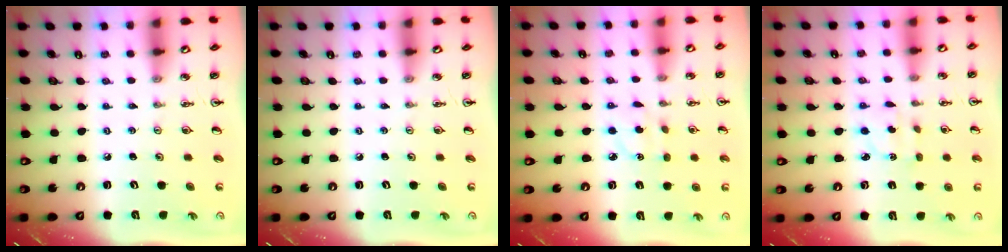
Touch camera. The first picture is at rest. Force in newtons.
{"total": 0.0}
{"total": 4.1, "press": 4.1, "slide": 0.6}
{"total": 2.2, "press": 2.2, "slide": 0.6}